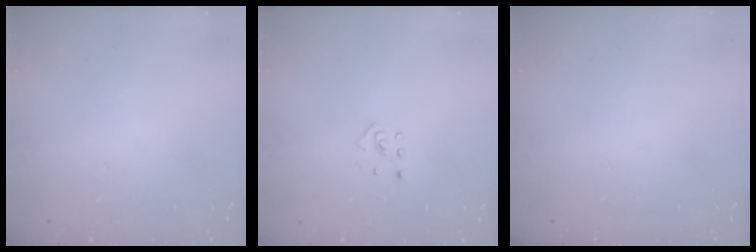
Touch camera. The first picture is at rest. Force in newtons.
{"total": 2.0, "press": 1.9, "slide": 0.8}
{"total": 0.0}